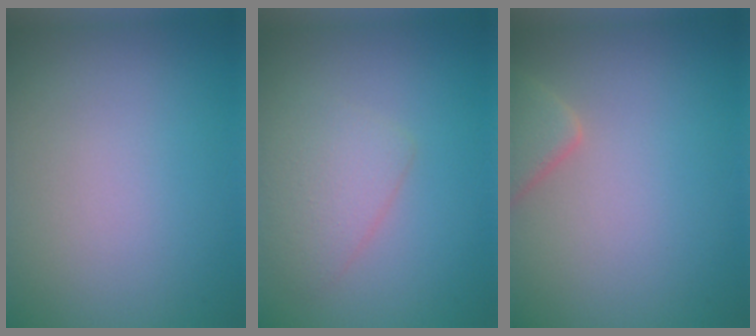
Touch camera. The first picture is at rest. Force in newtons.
{"total": 2.9, "press": 2.9, "slide": 0.0}
{"total": 2.9, "press": 2.8, "slide": 0.3}